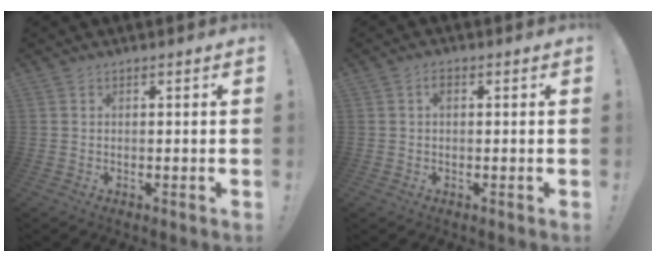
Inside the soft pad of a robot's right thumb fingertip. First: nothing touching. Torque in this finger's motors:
{"motor_torque": [0.05, 0.74, -0.09, 0.03, 0.00]}